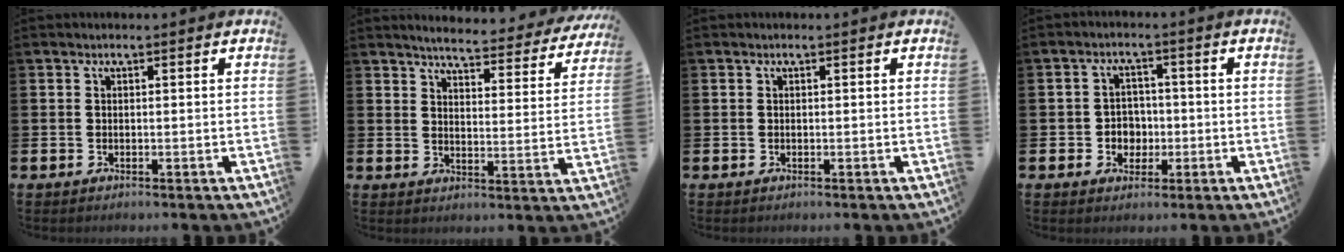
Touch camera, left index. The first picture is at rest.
{"total": 4.4, "force": [4.3, 0.3, 0.9], "torque": [-0.030, -0.036, 0.067]}
{"total": 0.0}
{"total": 3.3, "force": [-0.6, 3.1, 1.0], "torque": [-0.018, 0.000, -0.020]}